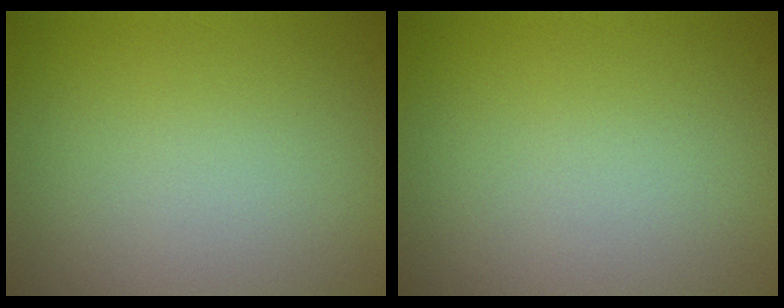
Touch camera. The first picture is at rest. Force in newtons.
{"total": 0.0}